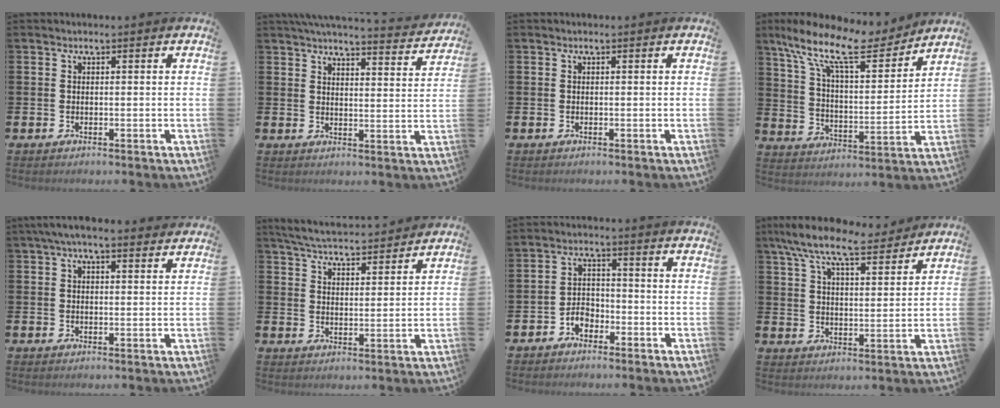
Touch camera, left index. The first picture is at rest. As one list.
[{"total": 4.8, "force": [4.7, 0.1, 0.8], "torque": [-0.014, -0.038, 0.077]}, {"total": 0.0}, {"total": 13.4, "force": [10.4, 4.4, 7.2], "torque": [-0.156, -0.063, 0.174]}, {"total": 4.1, "force": [3.4, 0.8, 2.1], "torque": [-0.041, -0.004, 0.060]}, {"total": 5.6, "force": [5.5, 0.5, 0.7], "torque": [-0.034, -0.035, 0.097]}, {"total": 3.0, "force": [-2.2, 1.8, 0.8], "torque": [-0.021, 0.009, -0.047]}, {"total": 9.4, "force": [8.3, 2.1, 3.9], "torque": [-0.089, -0.047, 0.143]}]